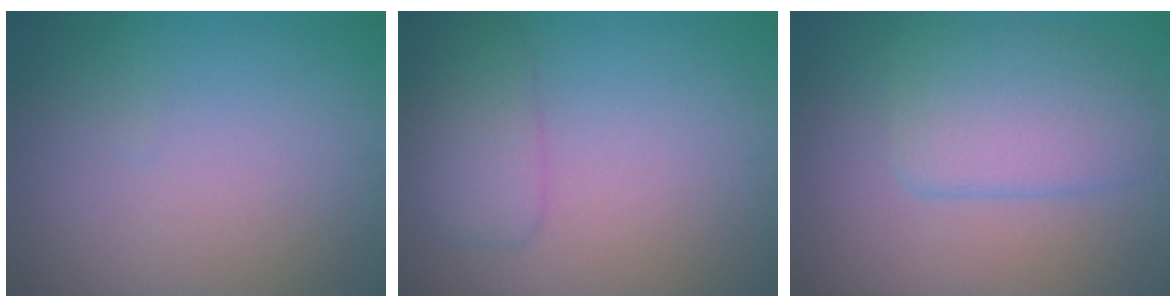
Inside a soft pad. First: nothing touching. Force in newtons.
{"total": 2.6, "press": 2.6, "slide": 0.0}
{"total": 4.4, "press": 4.4, "slide": 0.2}